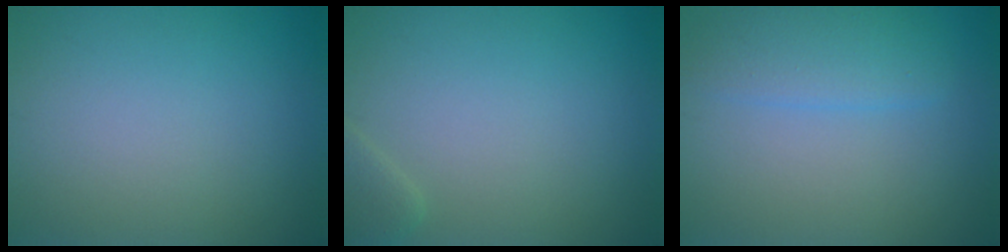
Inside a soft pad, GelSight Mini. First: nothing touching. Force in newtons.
{"total": 1.6, "press": 1.6, "slide": 0.1}
{"total": 2.9, "press": 2.9, "slide": 0.2}